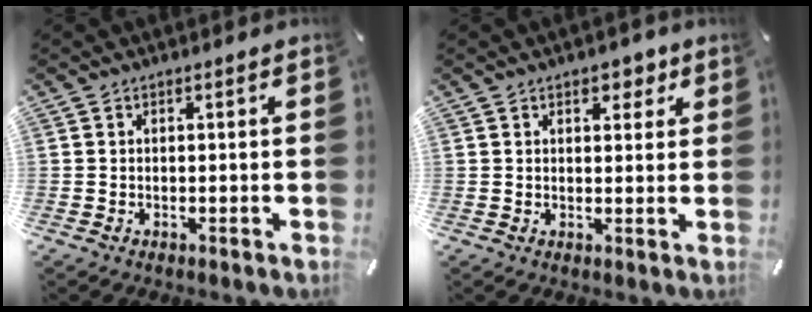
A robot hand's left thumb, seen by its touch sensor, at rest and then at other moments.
{"total": 3.8, "force": [2.2, 2.5, 1.9], "torque": [-0.012, -0.004, 0.030]}